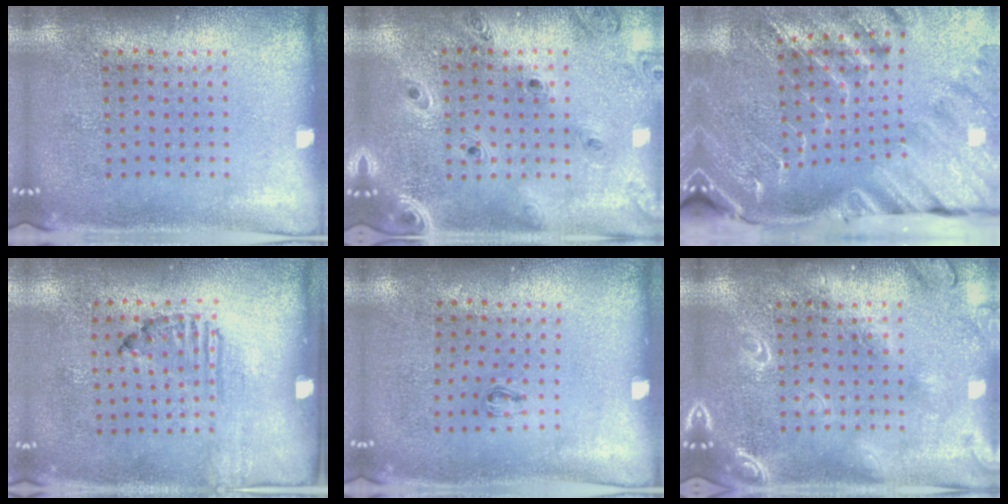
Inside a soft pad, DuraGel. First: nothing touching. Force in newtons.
{"total": 1.2, "press": 1.2, "slide": 0.2}
{"total": 3.4, "press": 3.0, "slide": 1.5}
{"total": 1.7, "press": 1.0, "slide": 1.3}
{"total": 0.6, "press": 0.2, "slide": 0.5}
{"total": 1.8, "press": 1.8, "slide": 0.2}